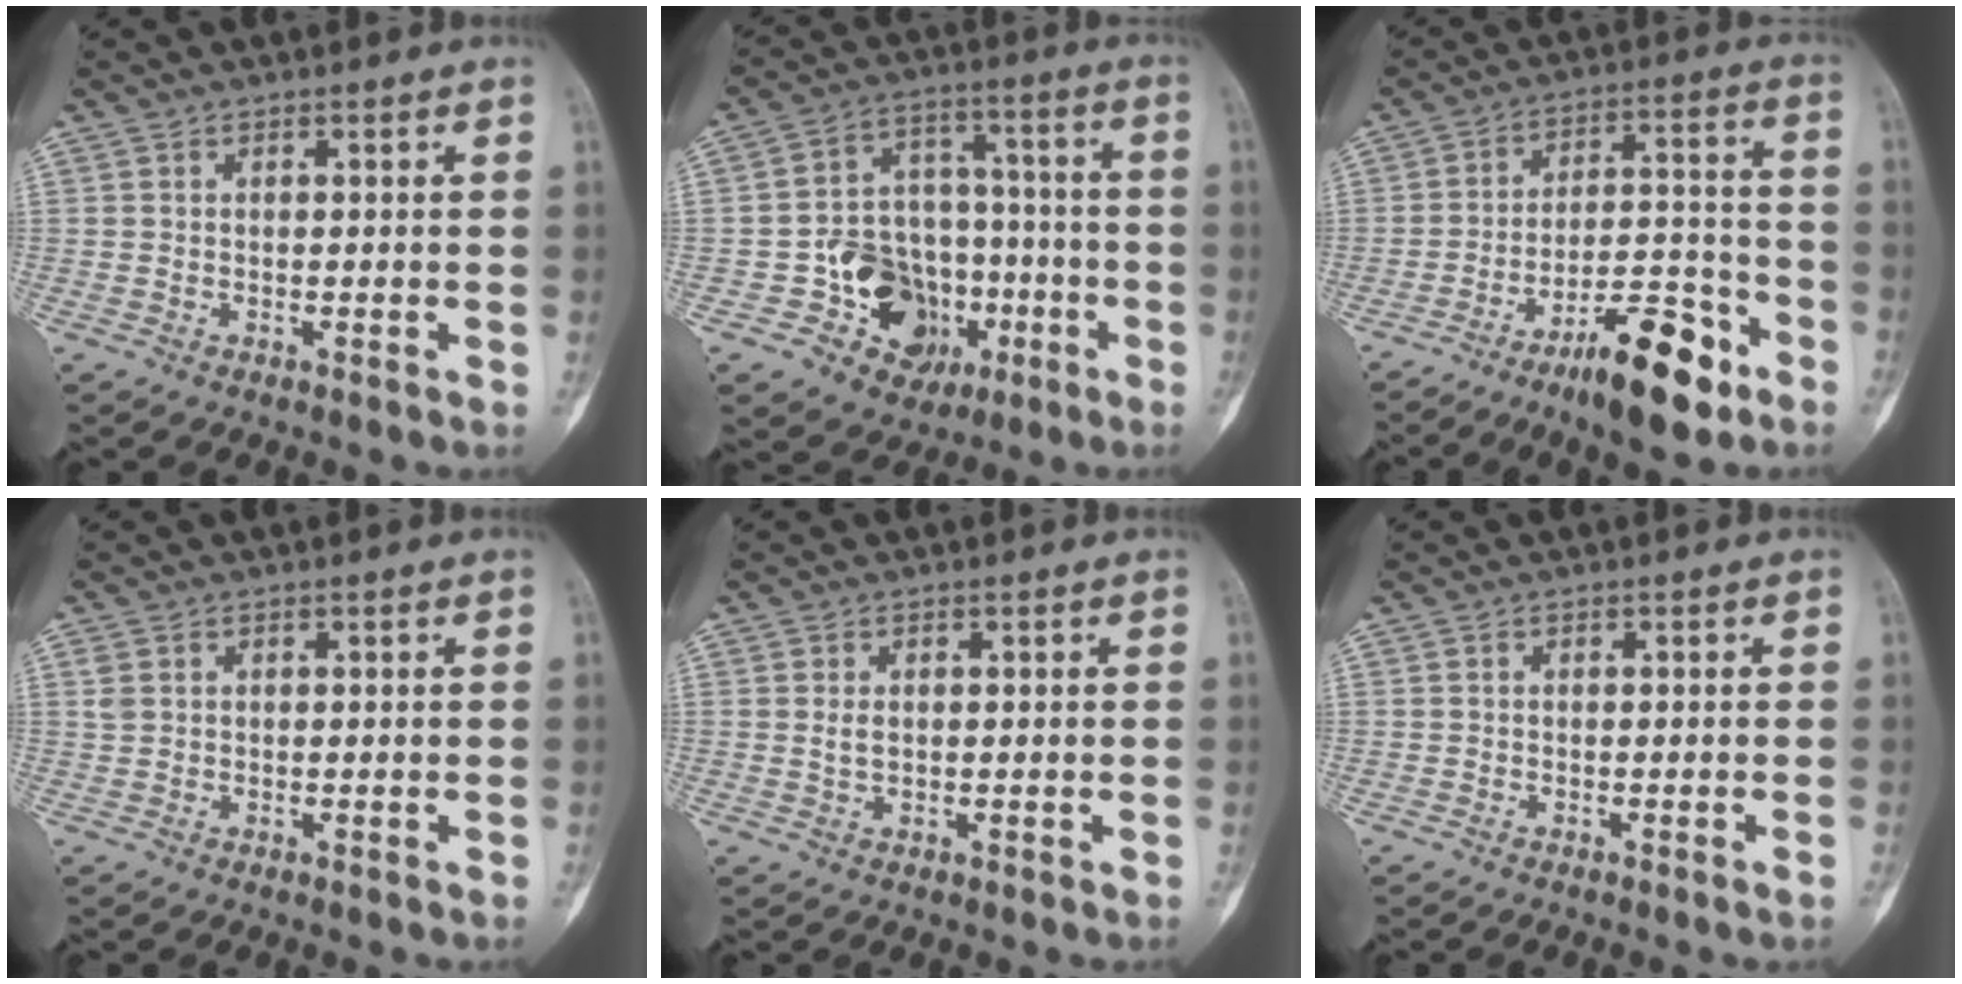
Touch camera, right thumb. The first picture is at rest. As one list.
[{"total": 14.8, "force": [-5.0, 12.1, 6.9], "torque": [-0.052, 0.059, -0.068]}, {"total": 13.8, "force": [-8.5, 4.4, 9.9], "torque": [-0.146, 0.069, -0.134]}, {"total": 1.5, "force": [0.6, 1.2, 0.8], "torque": [-0.015, 0.004, 0.016]}, {"total": 1.8, "force": [0.3, 1.1, 1.4], "torque": [-0.024, -0.003, 0.009]}, {"total": 0.6, "force": [-0.3, -0.1, 0.4], "torque": [-0.009, 0.000, -0.005]}]